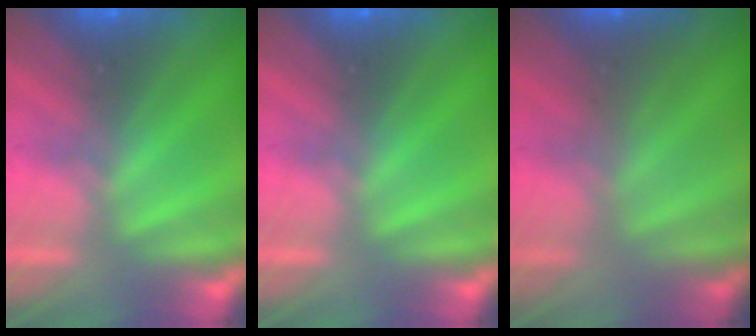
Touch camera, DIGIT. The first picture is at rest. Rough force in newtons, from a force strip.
{"total": 0.0}
{"total": 2.9}